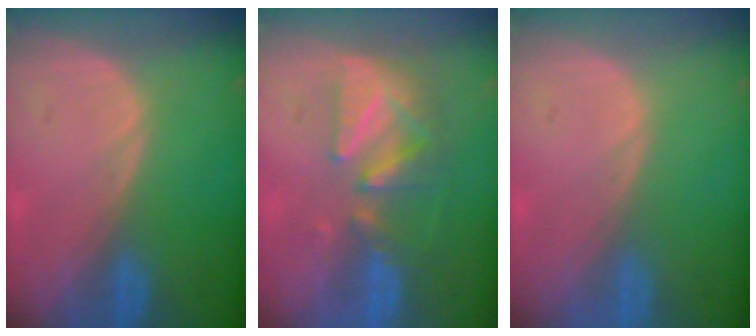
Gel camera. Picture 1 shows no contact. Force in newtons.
{"total": 8.6, "press": 7.7, "slide": 3.9}
{"total": 0.0}